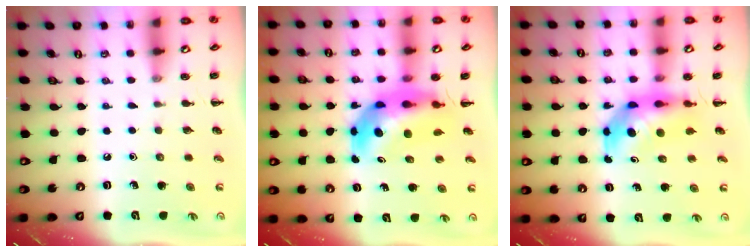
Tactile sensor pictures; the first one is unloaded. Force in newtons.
{"total": 9.9, "press": 9.4, "slide": 3.1}
{"total": 6.5, "press": 6.2, "slide": 1.8}